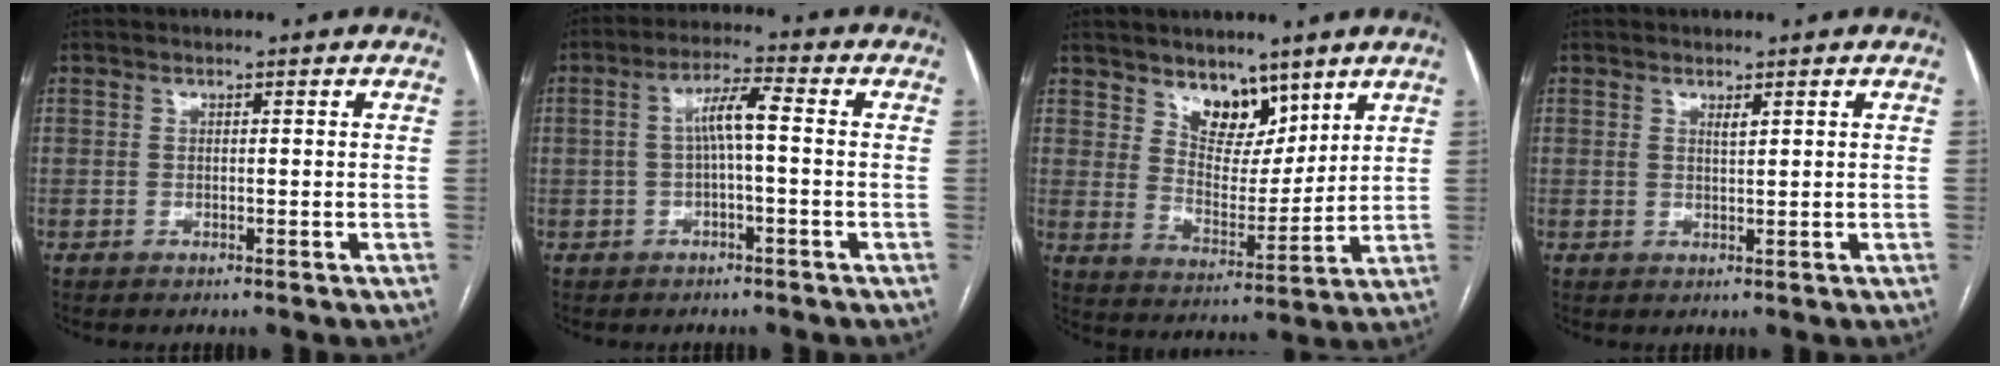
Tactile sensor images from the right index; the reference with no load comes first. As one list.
[{"total": 5.6, "force": [-0.2, 1.1, 5.4], "torque": [-0.102, 0.026, -0.002]}, {"total": 8.0, "force": [5.5, 4.2, 3.8], "torque": [-0.058, -0.008, 0.105]}, {"total": 1.0, "force": [0.6, 0.2, 0.8], "torque": [-0.016, -0.002, 0.011]}]